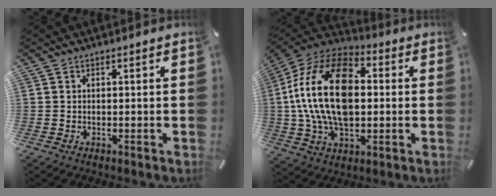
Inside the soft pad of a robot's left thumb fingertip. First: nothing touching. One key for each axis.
{"total": 23.4, "fx": 1.2, "fy": 15.3, "fz": 17.7, "tx": -0.373, "ty": 0.009, "tz": 0.013}